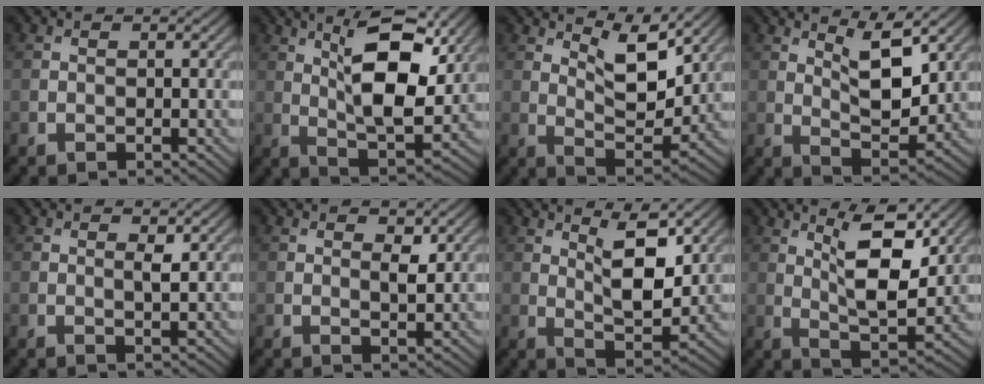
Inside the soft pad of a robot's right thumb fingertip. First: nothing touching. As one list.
[{"total": 12.9, "force": [5.1, 4.6, 11.0], "torque": [-0.175, -0.003, 0.083]}, {"total": 8.3, "force": [5.3, 2.7, 5.7], "torque": [-0.102, -0.014, 0.091]}, {"total": 7.6, "force": [3.7, 2.6, 6.1], "torque": [-0.102, -0.008, 0.067]}, {"total": 1.3, "force": [0.5, 0.2, 1.2], "torque": [-0.024, -0.003, 0.007]}, {"total": 1.8, "force": [0.9, 0.5, 1.5], "torque": [-0.029, -0.006, 0.017]}, {"total": 7.8, "force": [3.3, 2.8, 6.5], "torque": [-0.108, -0.007, 0.061]}, {"total": 9.7, "force": [4.5, 3.0, 8.0], "torque": [-0.138, -0.006, 0.076]}]